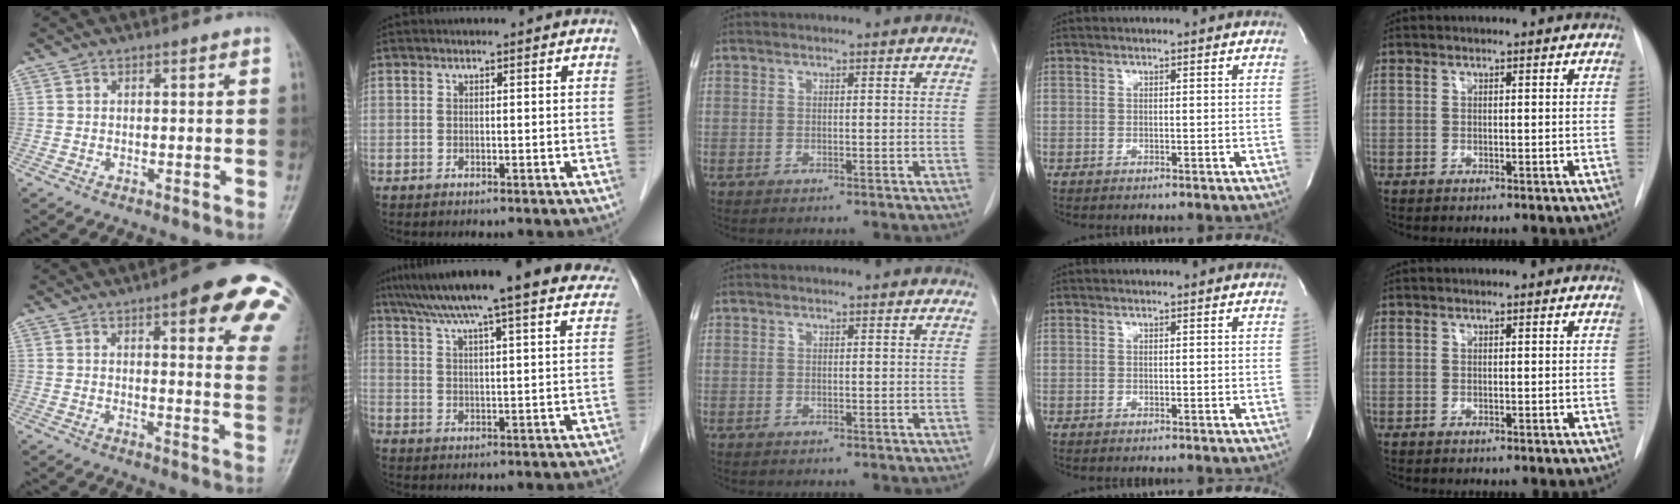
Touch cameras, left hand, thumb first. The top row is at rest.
{"thumb": {"total": 18.4, "force": [9.9, 4.9, 14.7], "torque": [-0.149, -0.030, 0.104]}, "index": {"total": 27.0, "force": [23.2, 2.2, 13.5], "torque": [-0.209, -0.012, 0.292]}}